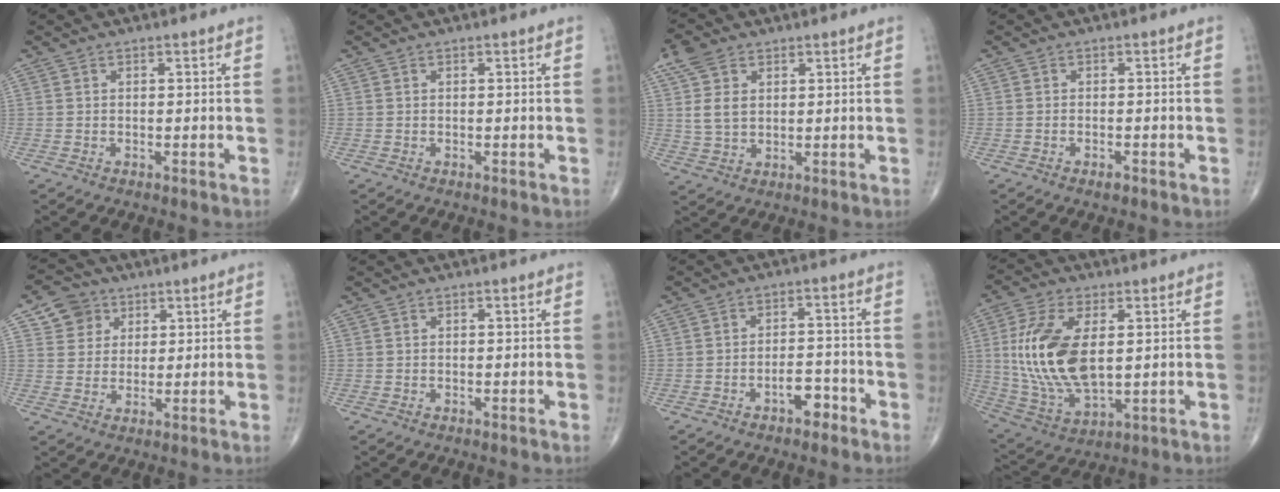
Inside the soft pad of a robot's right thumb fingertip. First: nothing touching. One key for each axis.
{"total": 0.0}
{"total": 7.4, "fx": 3.0, "fy": 4.9, "fz": 4.7, "tx": -0.094, "ty": -0.002, "tz": 0.062}
{"total": 1.3, "fx": -0.8, "fy": 0.5, "fz": 0.8, "tx": -0.017, "ty": 0.002, "tz": -0.015}
{"total": 6.4, "fx": 2.9, "fy": 5.6, "fz": 1.2, "tx": 0.009, "ty": -0.008, "tz": 0.048}
{"total": 0.0}
{"total": 5.2, "fx": -2.9, "fy": 2.7, "fz": 3.3, "tx": -0.030, "ty": 0.026, "tz": -0.043}
{"total": 17.5, "fx": 2.3, "fy": 8.9, "fz": 14.9, "tx": -0.307, "ty": -0.017, "tz": 0.054}